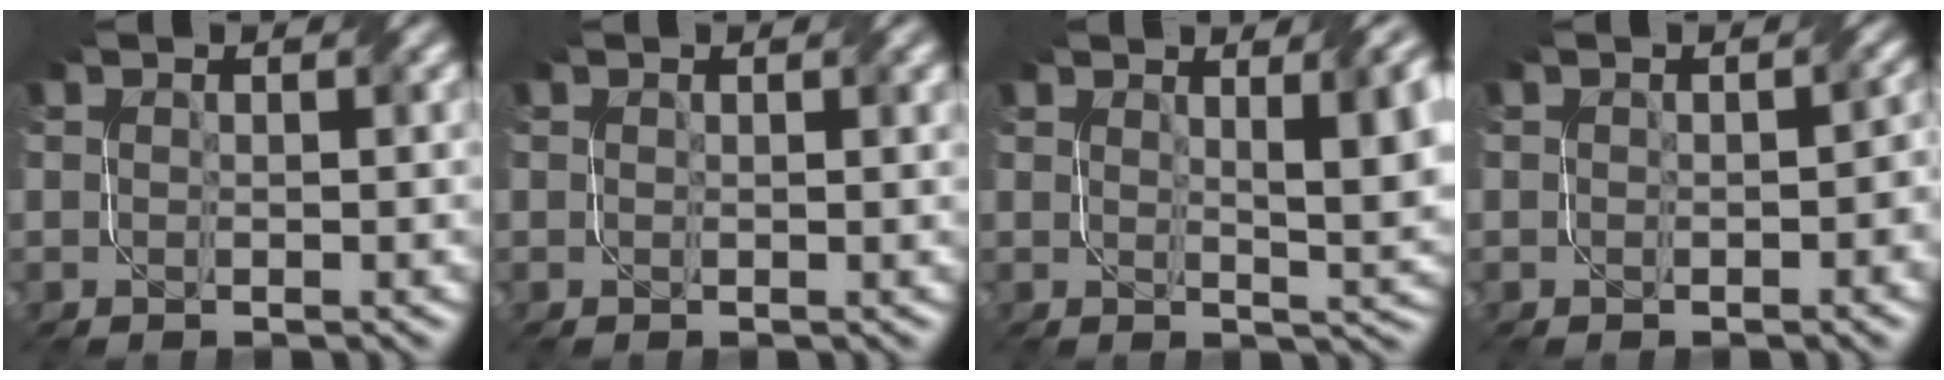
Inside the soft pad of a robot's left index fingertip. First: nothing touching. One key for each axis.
{"total": 0.6, "fx": 0.5, "fy": 0.0, "fz": 0.3, "tx": -0.003, "ty": 0.000, "tz": 0.009}
{"total": 6.8, "fx": 2.5, "fy": 2.0, "fz": 6.1, "tx": -0.063, "ty": 0.003, "tz": 0.042}
{"total": 1.7, "fx": -0.1, "fy": 1.0, "fz": 1.4, "tx": -0.017, "ty": 0.001, "tz": -0.001}